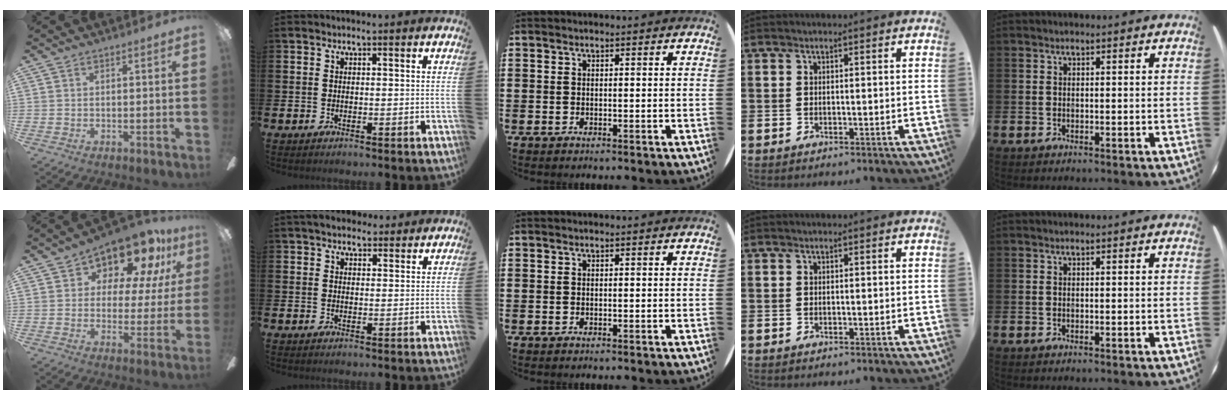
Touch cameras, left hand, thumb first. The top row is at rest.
{"thumb": {"total": 13.5, "force": [10.5, 5.7, 6.4], "torque": [-0.113, -0.071, 0.184]}, "index": {"total": 3.8, "force": [3.5, 1.5, 0.4], "torque": [-0.010, -0.008, 0.063]}}